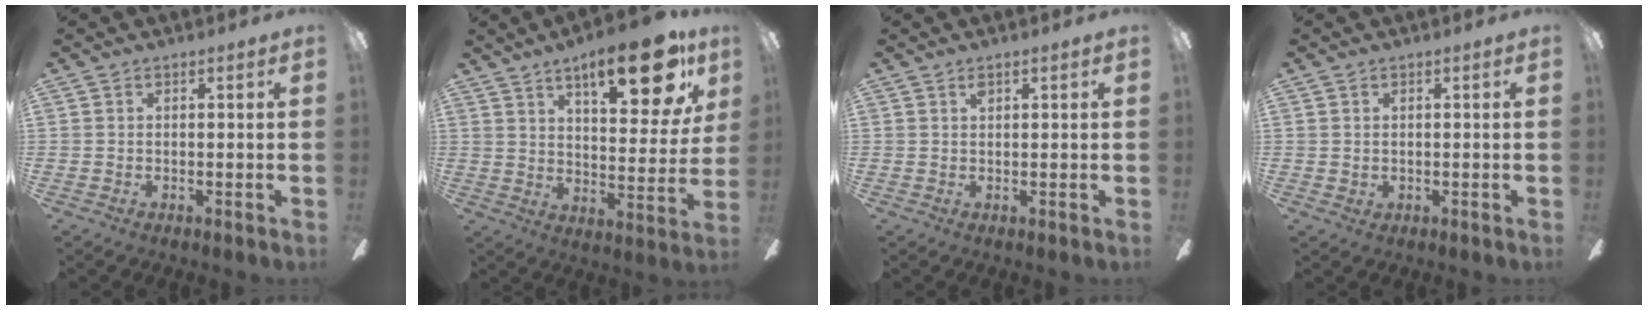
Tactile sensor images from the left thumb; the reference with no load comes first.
{"total": 19.7, "force": [11.6, 6.9, 14.4], "torque": [-0.197, -0.056, 0.177]}
{"total": 1.4, "force": [0.9, 0.5, 0.9], "torque": [-0.019, 0.003, 0.016]}
{"total": 0.9, "force": [0.5, 0.6, 0.3], "torque": [-0.007, 0.003, 0.010]}